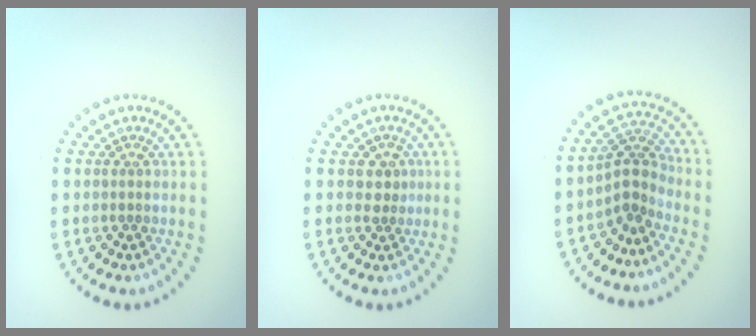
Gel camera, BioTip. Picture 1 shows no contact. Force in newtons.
{"total": 1.3, "press": 1.2, "slide": 0.6}
{"total": 2.8, "press": 1.9, "slide": 2.1}